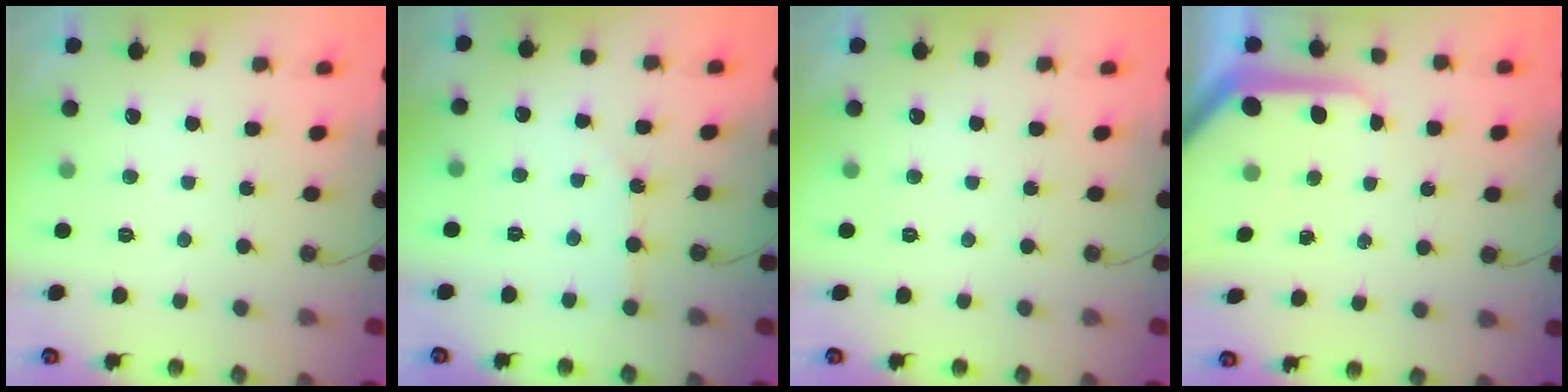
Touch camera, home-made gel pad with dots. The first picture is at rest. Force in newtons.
{"total": 2.0, "press": 2.0, "slide": 0.1}
{"total": 0.0}
{"total": 6.7, "press": 6.7, "slide": 0.7}